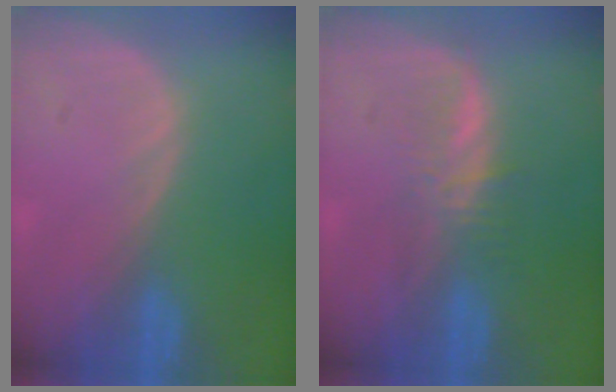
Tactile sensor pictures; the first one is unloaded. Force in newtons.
{"total": 3.4, "press": 3.4, "slide": 0.2}